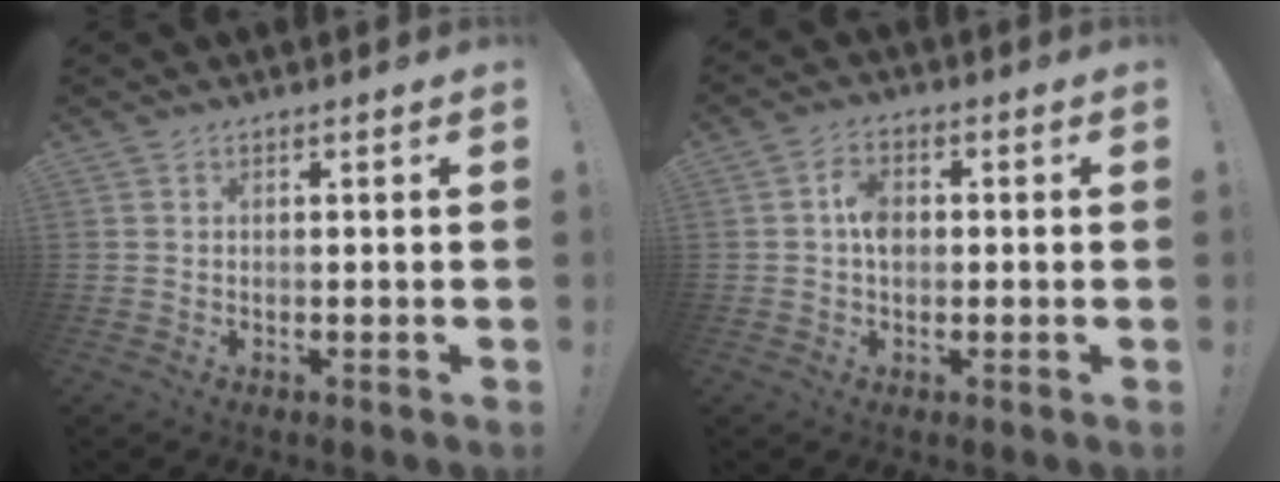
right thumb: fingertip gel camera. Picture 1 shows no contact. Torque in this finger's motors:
{"motor_torque": [-0.06, 0.11, 0.34, 0.12, 0.06]}